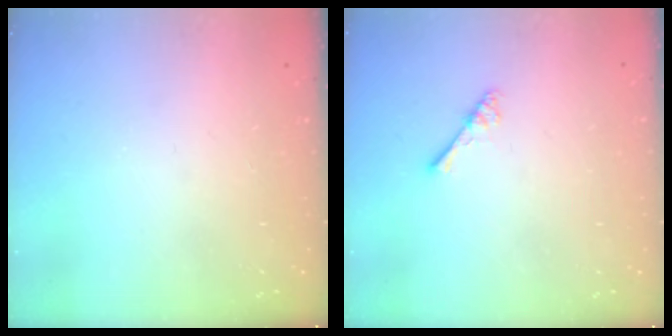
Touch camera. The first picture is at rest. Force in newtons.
{"total": 2.5, "press": 2.5, "slide": 0.4}